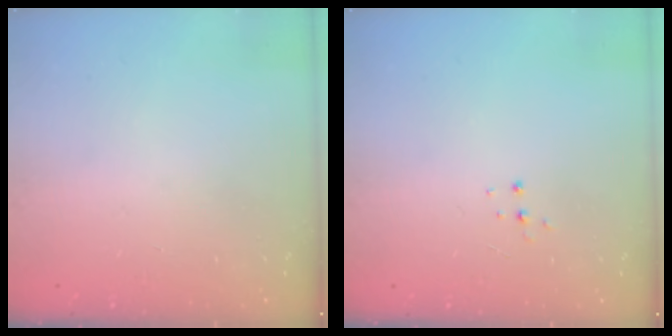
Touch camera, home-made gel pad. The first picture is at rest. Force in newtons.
{"total": 3.8, "press": 3.8, "slide": 0.3}